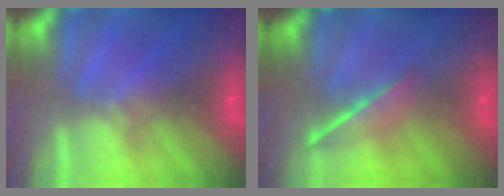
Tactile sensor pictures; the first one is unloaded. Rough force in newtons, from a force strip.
{"total": 1.5}